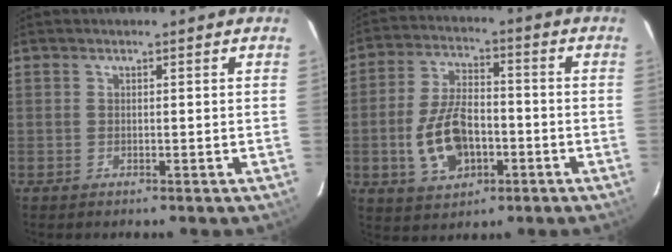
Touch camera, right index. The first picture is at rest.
{"total": 12.2, "force": [-3.3, 6.9, 9.4], "torque": [-0.194, 0.009, -0.048]}